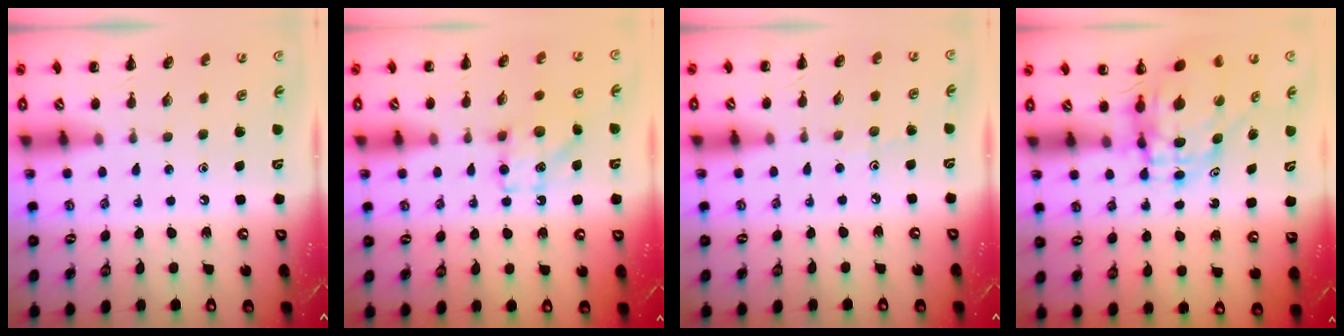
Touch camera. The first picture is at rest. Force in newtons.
{"total": 8.0, "press": 7.9, "slide": 1.1}
{"total": 2.9, "press": 2.7, "slide": 1.2}
{"total": 5.9, "press": 5.9, "slide": 0.7}